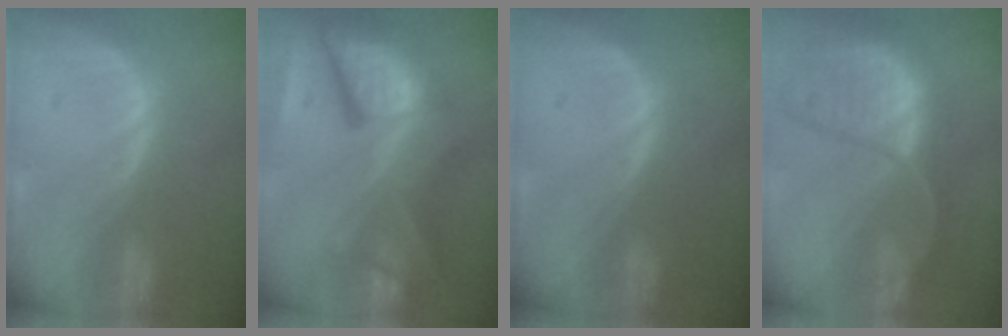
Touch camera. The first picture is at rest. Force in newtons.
{"total": 12.4, "press": 10.1, "slide": 7.1}
{"total": 0.0}
{"total": 11.7, "press": 9.8, "slide": 6.4}